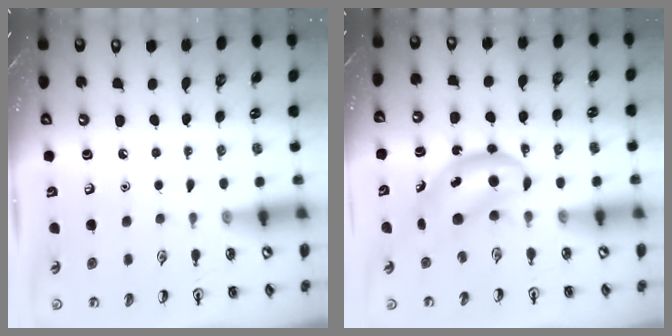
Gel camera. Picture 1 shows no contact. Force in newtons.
{"total": 5.6, "press": 5.5, "slide": 1.2}